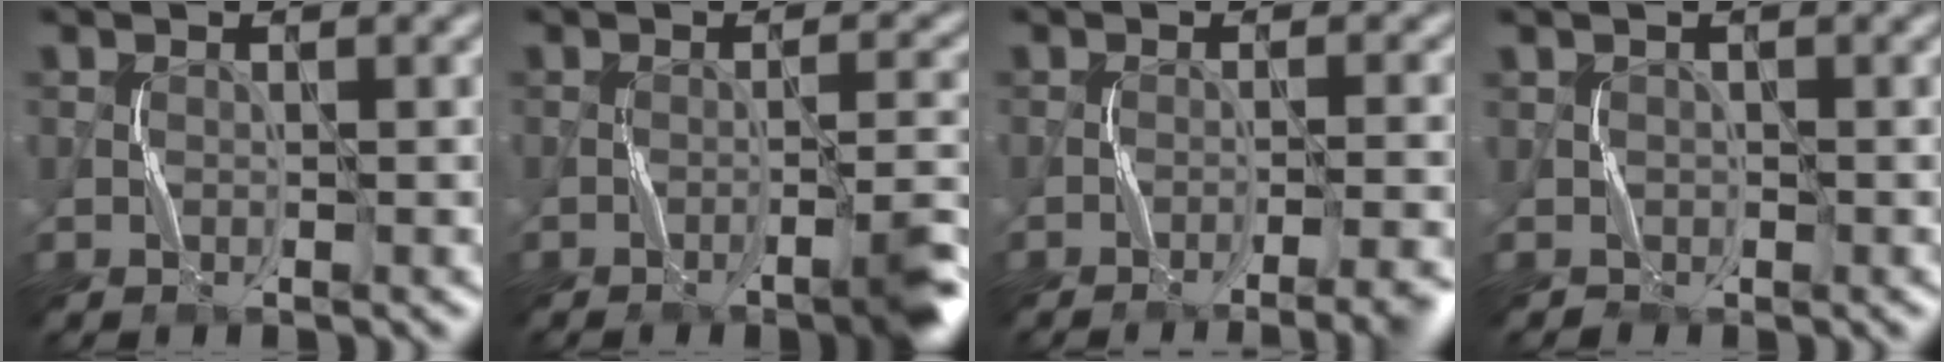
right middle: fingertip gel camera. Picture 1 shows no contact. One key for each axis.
{"total": 2.9, "fx": -1.3, "fy": -0.1, "fz": 2.5, "tx": -0.038, "ty": 0.012, "tz": -0.028}
{"total": 4.5, "fx": -2.9, "fy": 0.8, "fz": 3.4, "tx": -0.032, "ty": 0.015, "tz": -0.040}
{"total": 1.1, "fx": 0.2, "fy": 1.1, "fz": -0.3, "tx": 0.002, "ty": -0.001, "tz": 0.005}